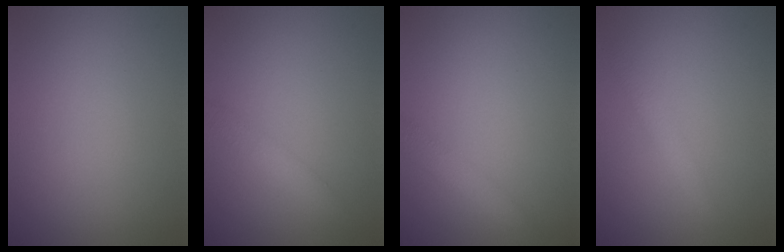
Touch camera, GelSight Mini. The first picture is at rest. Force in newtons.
{"total": 1.5, "press": 1.5, "slide": 0.0}
{"total": 1.7, "press": 1.7, "slide": 0.0}
{"total": 2.0, "press": 2.0, "slide": 0.2}